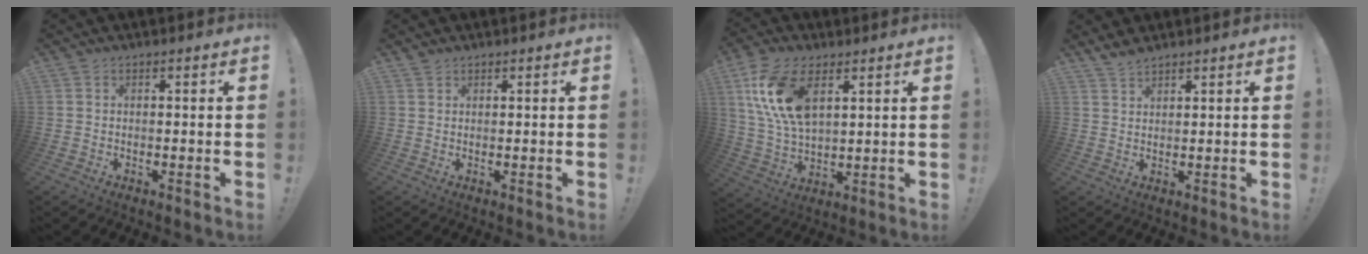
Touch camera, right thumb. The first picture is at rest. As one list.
[{"total": 1.2, "force": [1.1, 0.5, 0.2], "torque": [-0.003, -0.003, 0.022]}, {"total": 15.2, "force": [6.6, 8.1, 11.0], "torque": [-0.229, -0.019, 0.120]}, {"total": 3.1, "force": [2.9, 0.6, 1.0], "torque": [-0.023, -0.017, 0.054]}]